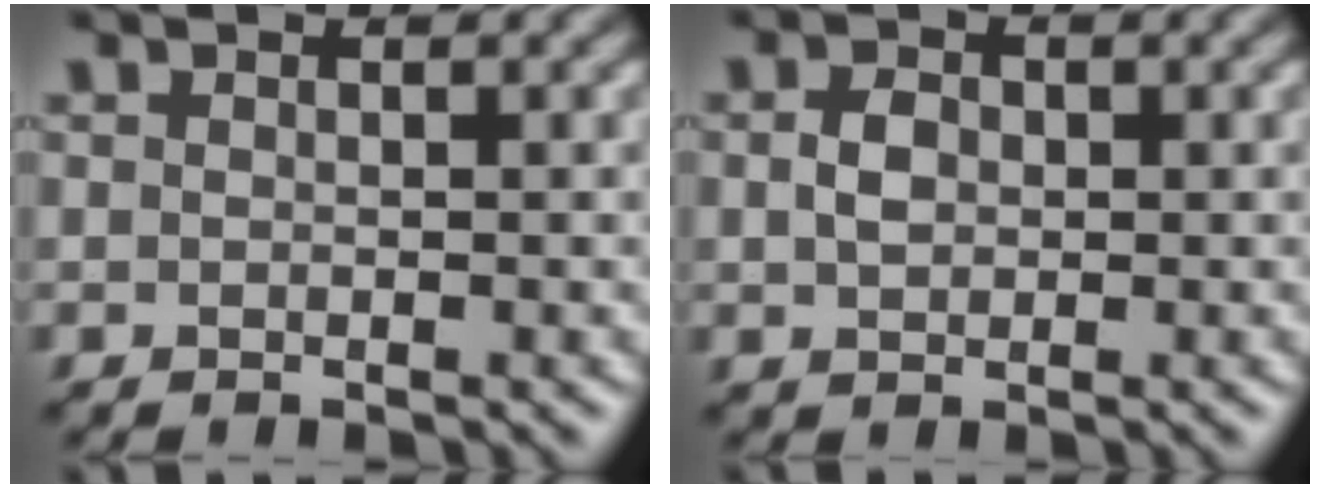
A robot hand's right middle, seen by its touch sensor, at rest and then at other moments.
{"total": 2.1, "force": [0.1, 1.5, 1.4], "torque": [-0.030, 0.002, 0.001]}